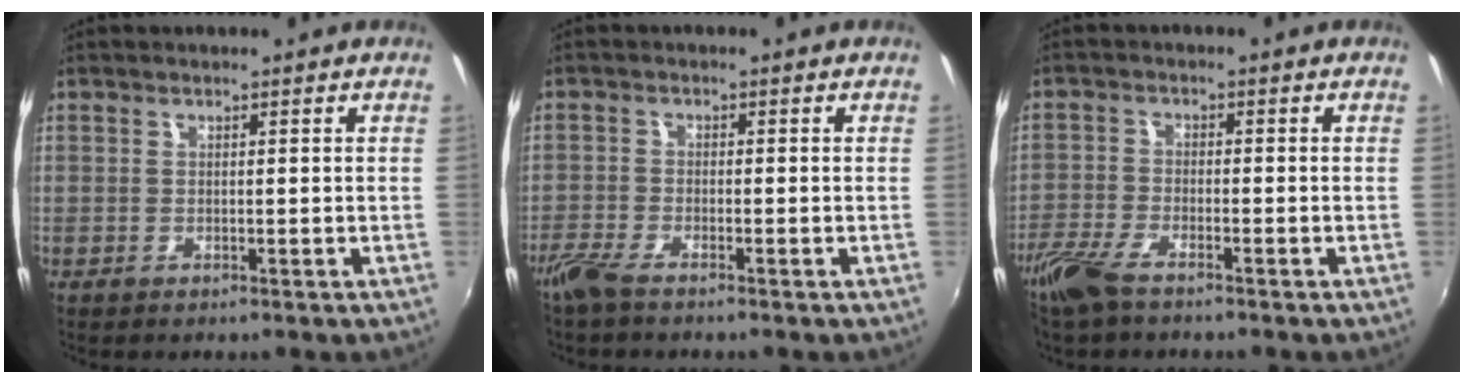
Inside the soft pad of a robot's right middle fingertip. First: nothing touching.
{"total": 3.7, "force": [-3.2, 0.5, 1.9], "torque": [-0.055, -0.010, -0.067]}
{"total": 6.1, "force": [-4.8, 1.6, 3.5], "torque": [-0.093, -0.012, -0.100]}